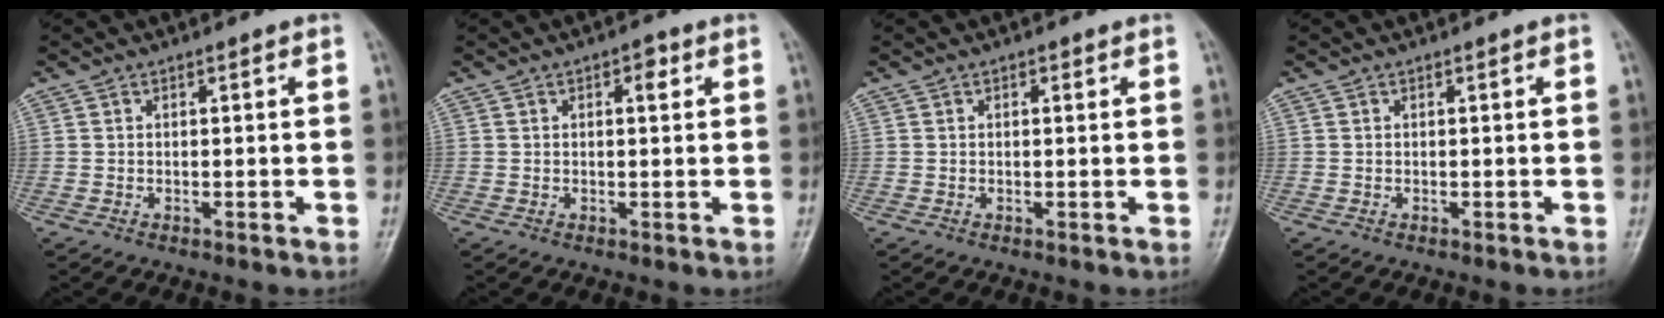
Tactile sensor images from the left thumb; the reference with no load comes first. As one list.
[{"total": 2.5, "force": [0.8, 1.1, 2.0], "torque": [-0.023, 0.002, 0.008]}, {"total": 0.9, "force": [0.2, 0.5, 0.8], "torque": [-0.011, 0.001, 0.003]}, {"total": 0.0}]